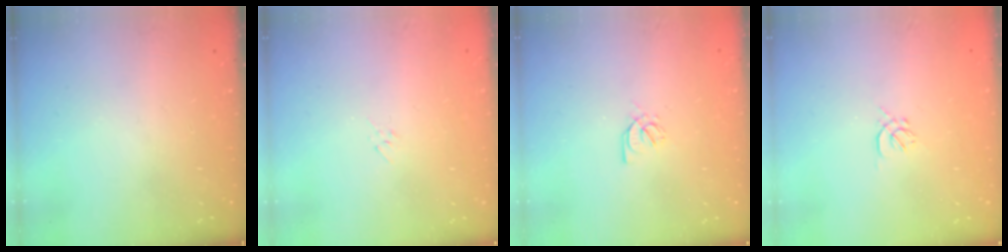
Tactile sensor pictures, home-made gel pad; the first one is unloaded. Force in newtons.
{"total": 2.9, "press": 2.9, "slide": 0.6}
{"total": 2.6, "press": 2.6, "slide": 0.4}
{"total": 1.0, "press": 0.9, "slide": 0.4}